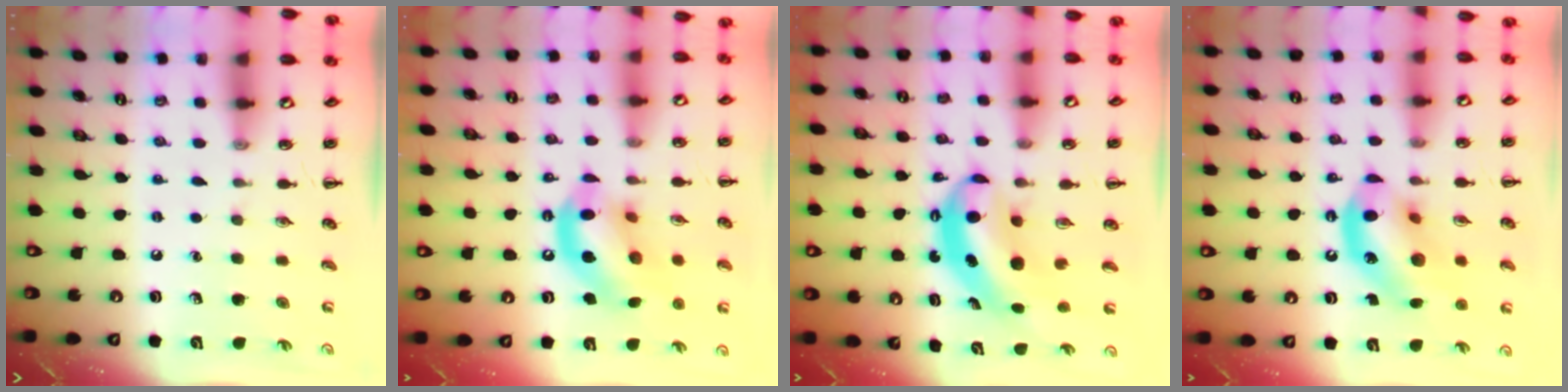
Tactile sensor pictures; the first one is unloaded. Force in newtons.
{"total": 14.6, "press": 14.4, "slide": 2.5}
{"total": 7.2, "press": 7.1, "slide": 1.1}
{"total": 14.7, "press": 14.1, "slide": 4.1}